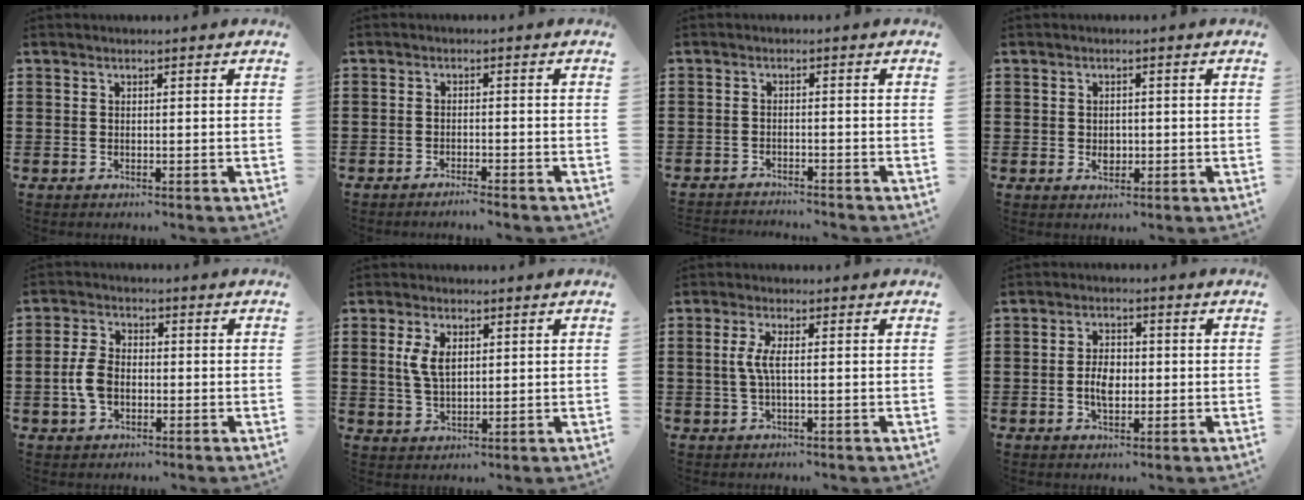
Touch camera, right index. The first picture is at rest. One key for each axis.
{"total": 1.6, "fx": -1.4, "fy": -0.8, "fz": 0.3, "tx": 0.000, "ty": 0.002, "tz": -0.026}
{"total": 1.8, "fx": -1.7, "fy": -0.7, "fz": -0.1, "tx": 0.004, "ty": 0.001, "tz": -0.035}
{"total": 1.8, "fx": -0.2, "fy": 1.2, "fz": 1.3, "tx": -0.028, "ty": 0.002, "tz": -0.004}
{"total": 4.6, "fx": -0.8, "fy": 2.7, "fz": 3.6, "tx": -0.091, "ty": -0.002, "tz": -0.020}
{"total": 4.4, "fx": 1.3, "fy": 1.8, "fz": 3.8, "tx": -0.083, "ty": 0.005, "tz": 0.021}
{"total": 3.2, "fx": 0.1, "fy": 0.0, "fz": 3.2, "tx": -0.077, "ty": -0.009, "tz": -0.006}
{"total": 4.1, "fx": -0.5, "fy": 2.3, "fz": 3.3, "tx": -0.059, "ty": 0.000, "tz": -0.011}